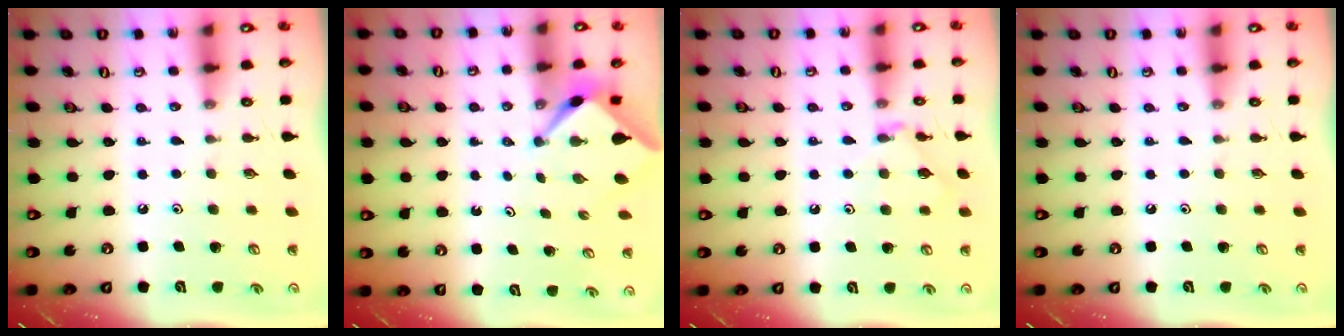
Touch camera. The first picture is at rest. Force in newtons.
{"total": 2.5, "press": 2.5, "slide": 0.2}
{"total": 5.8, "press": 5.7, "slide": 0.7}
{"total": 0.0}